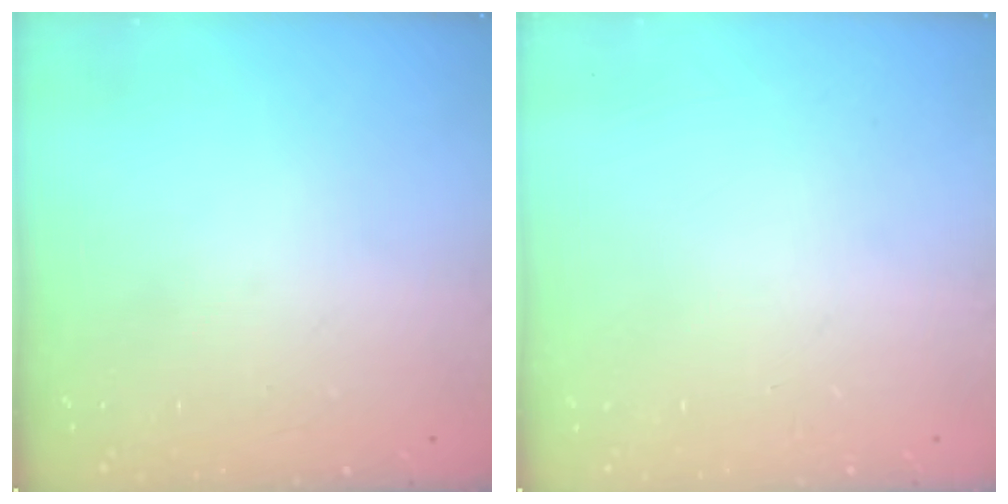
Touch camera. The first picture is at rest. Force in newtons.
{"total": 0.0}